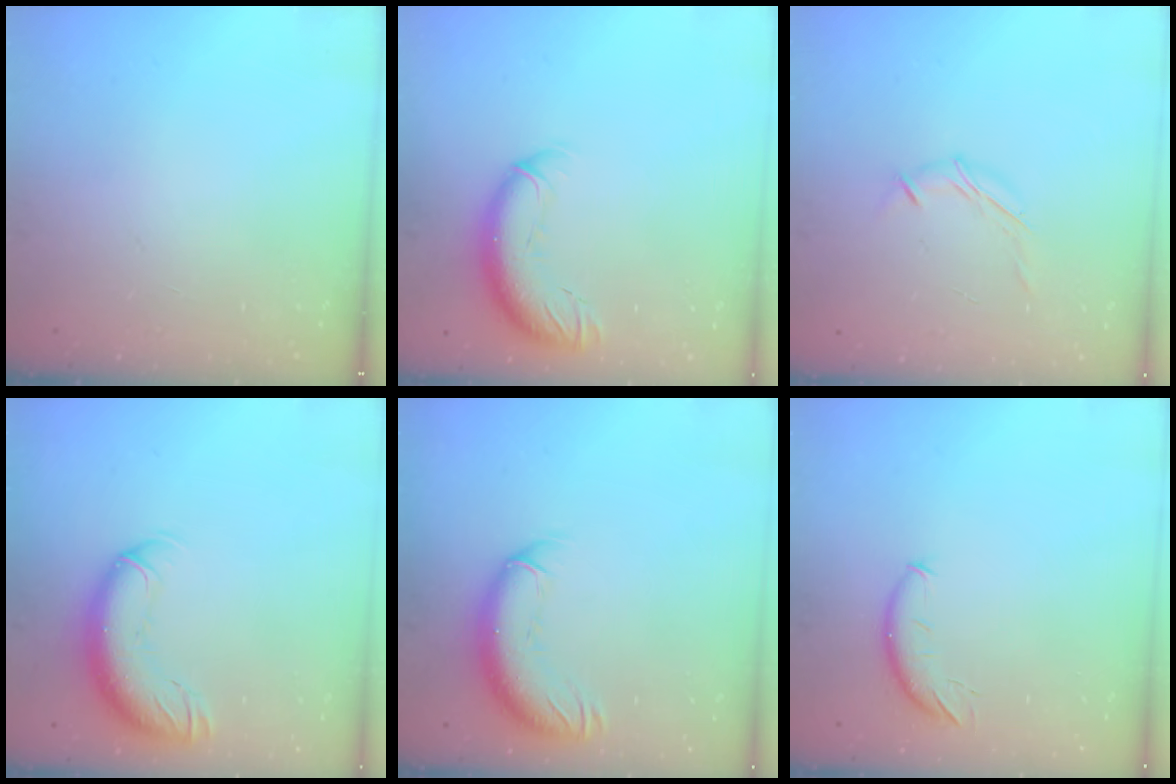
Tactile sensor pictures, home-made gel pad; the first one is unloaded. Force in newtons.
{"total": 12.0, "press": 11.7, "slide": 3.0}
{"total": 5.7, "press": 5.6, "slide": 0.7}
{"total": 13.1, "press": 12.8, "slide": 2.9}
{"total": 11.7, "press": 11.4, "slide": 2.8}
{"total": 7.5, "press": 7.5, "slide": 0.6}